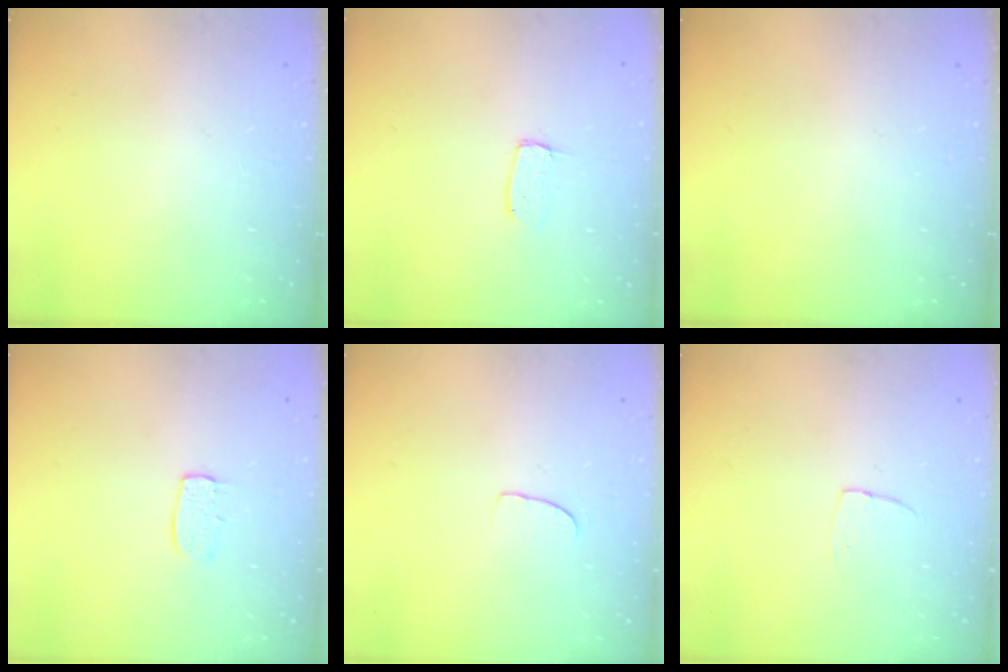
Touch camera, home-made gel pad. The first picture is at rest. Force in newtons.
{"total": 3.7, "press": 3.7, "slide": 0.3}
{"total": 0.0}
{"total": 5.6, "press": 5.6, "slide": 0.4}
{"total": 5.2, "press": 5.2, "slide": 0.3}
{"total": 4.0, "press": 4.0, "slide": 0.2}